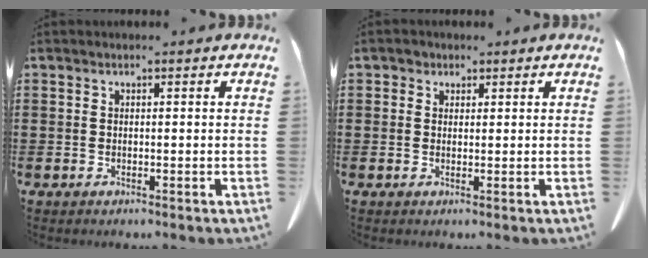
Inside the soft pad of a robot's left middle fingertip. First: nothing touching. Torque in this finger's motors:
{"motor_torque": [-0.20, 0.21, 0.04, 0.00]}